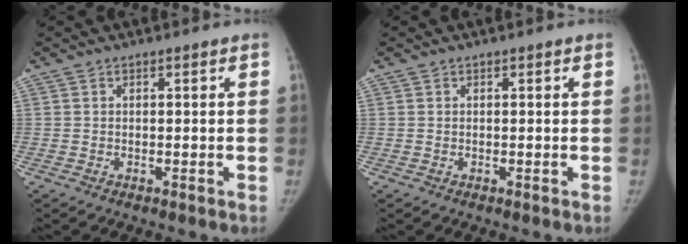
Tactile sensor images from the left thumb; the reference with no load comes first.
{"total": 0.0}